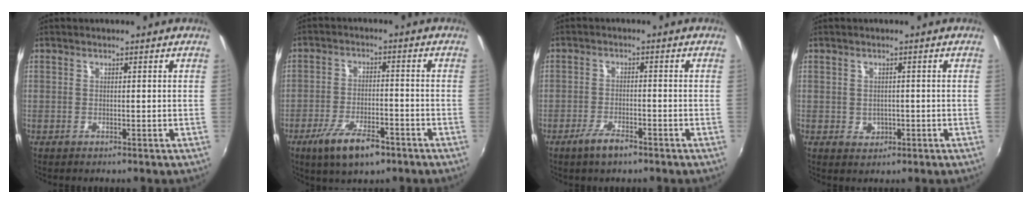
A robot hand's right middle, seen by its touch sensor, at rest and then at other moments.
{"total": 9.6, "force": [-6.1, 3.3, 6.7], "torque": [-0.146, -0.017, -0.103]}
{"total": 4.3, "force": [-3.1, 1.2, 2.7], "torque": [-0.067, -0.005, -0.059]}
{"total": 2.3, "force": [-0.3, 2.1, 0.9], "torque": [-0.014, 0.002, 0.000]}